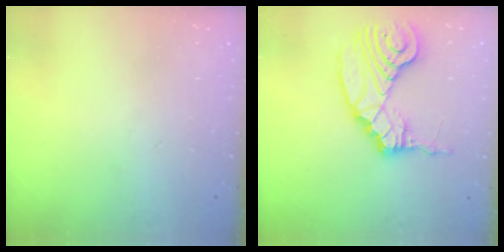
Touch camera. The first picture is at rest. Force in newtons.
{"total": 14.8, "press": 14.7, "slide": 1.9}